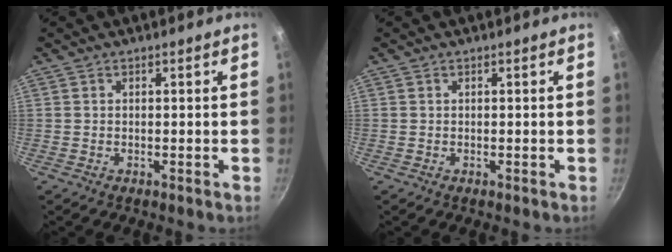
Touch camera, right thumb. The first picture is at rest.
{"total": 0.0}